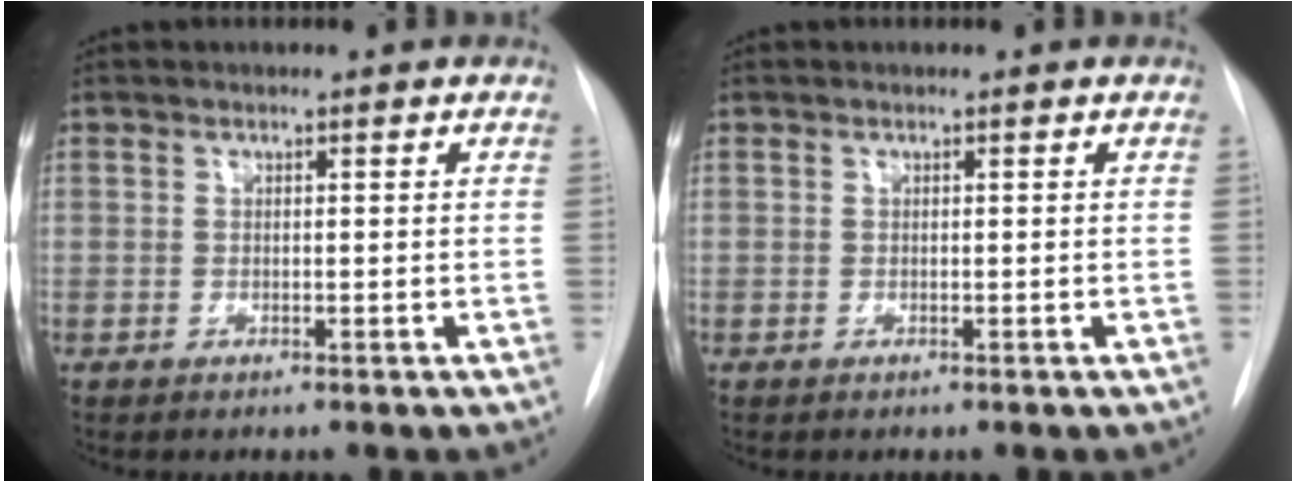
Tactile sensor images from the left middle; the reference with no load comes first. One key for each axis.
{"total": 0.0}